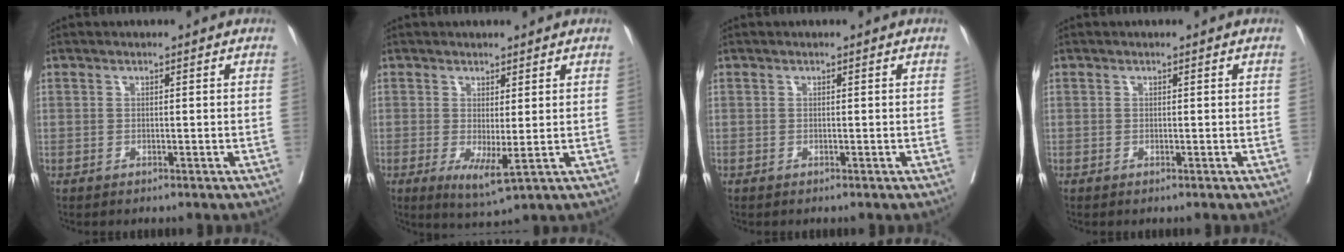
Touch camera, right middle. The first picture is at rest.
{"total": 4.5, "force": [-0.5, 0.9, 4.4], "torque": [-0.073, -0.015, 0.002]}
{"total": 0.0}
{"total": 0.0}